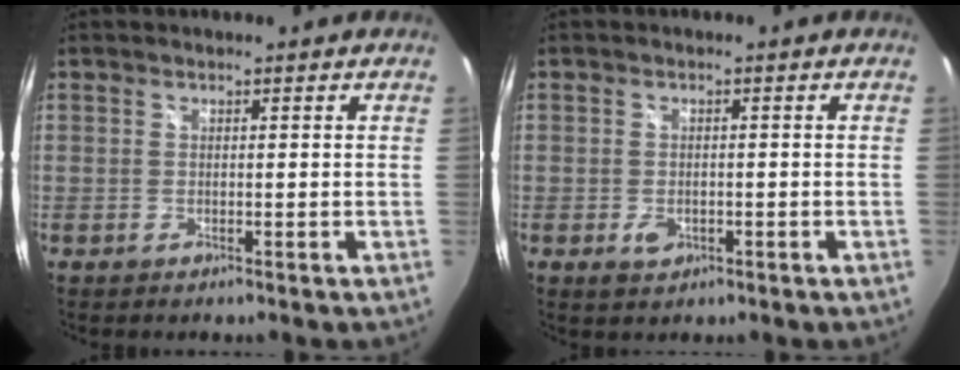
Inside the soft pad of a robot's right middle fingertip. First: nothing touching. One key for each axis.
{"total": 2.6, "fx": -1.1, "fy": 1.8, "fz": 1.6, "tx": -0.029, "ty": -0.004, "tz": -0.017}